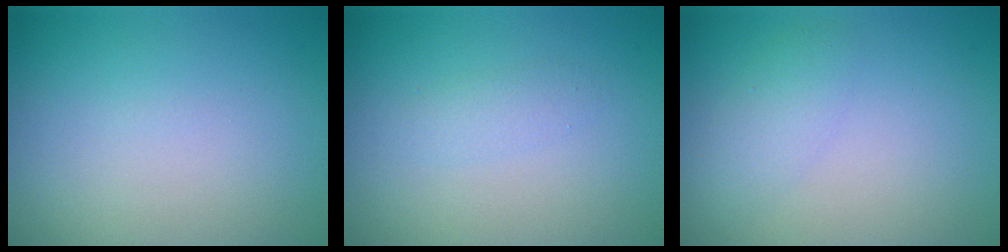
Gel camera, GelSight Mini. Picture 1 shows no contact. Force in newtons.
{"total": 1.0, "press": 1.0, "slide": 0.1}
{"total": 1.9, "press": 1.9, "slide": 0.1}